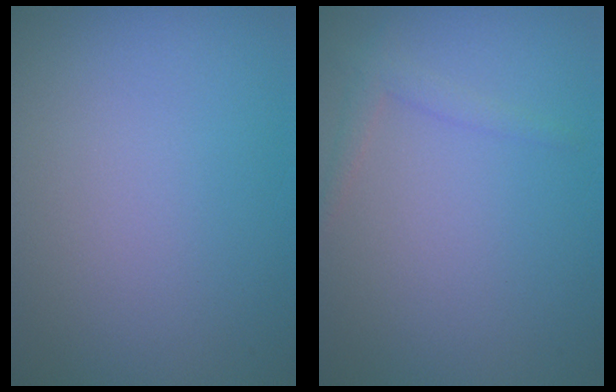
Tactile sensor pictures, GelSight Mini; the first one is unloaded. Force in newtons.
{"total": 1.2, "press": 1.2, "slide": 0.1}